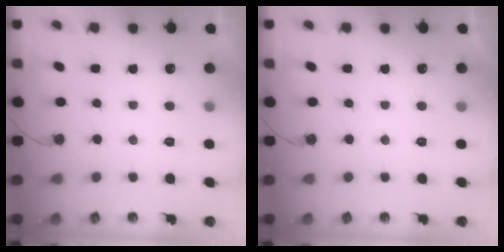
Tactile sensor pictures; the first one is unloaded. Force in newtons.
{"total": 0.0}